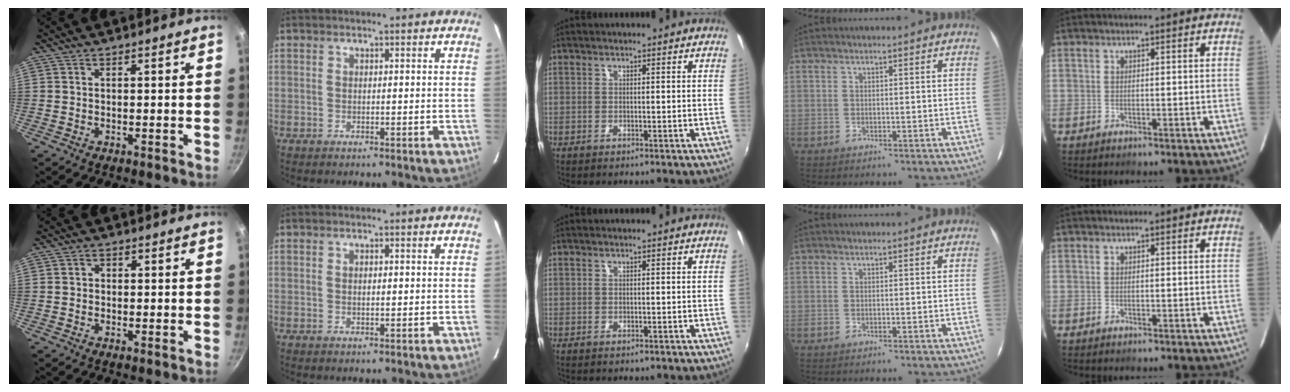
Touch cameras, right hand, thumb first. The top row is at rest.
{"thumb": {"total": 1.7, "force": [0.2, 1.5, 0.8], "torque": [-0.006, -0.004, -0.003]}, "index": {"total": 1.0, "force": [0.0, 0.5, 0.9], "torque": [-0.015, 0.003, -0.001]}}